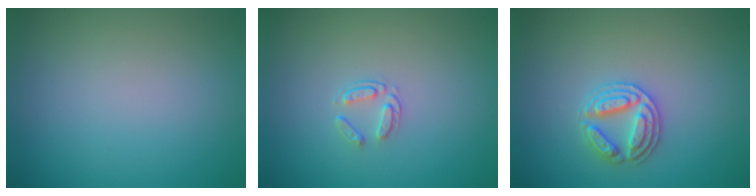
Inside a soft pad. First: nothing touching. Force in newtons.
{"total": 1.4, "press": 0.9, "slide": 1.1}
{"total": 2.8, "press": 2.7, "slide": 0.4}